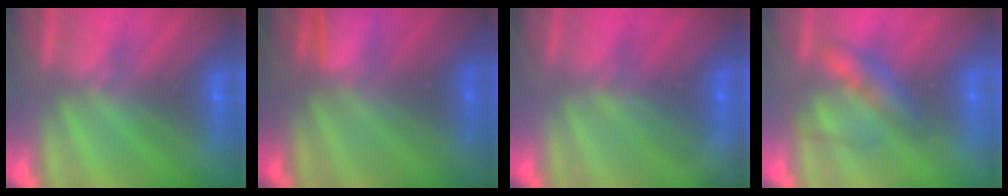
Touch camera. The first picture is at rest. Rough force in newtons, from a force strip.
{"total": 1.3}
{"total": 1.7}
{"total": 2.3}